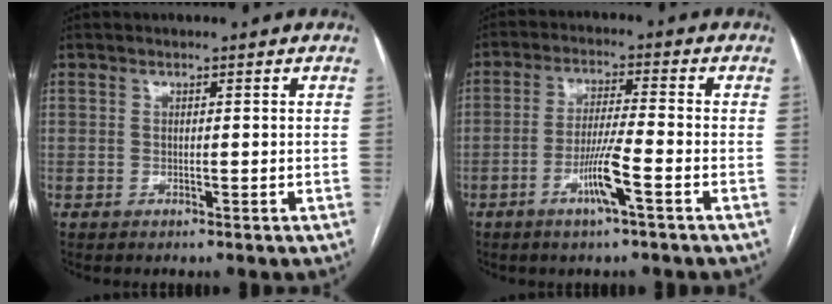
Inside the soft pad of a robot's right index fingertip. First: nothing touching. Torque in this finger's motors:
{"motor_torque": [1.41, -0.15, 0.63, 0.14]}